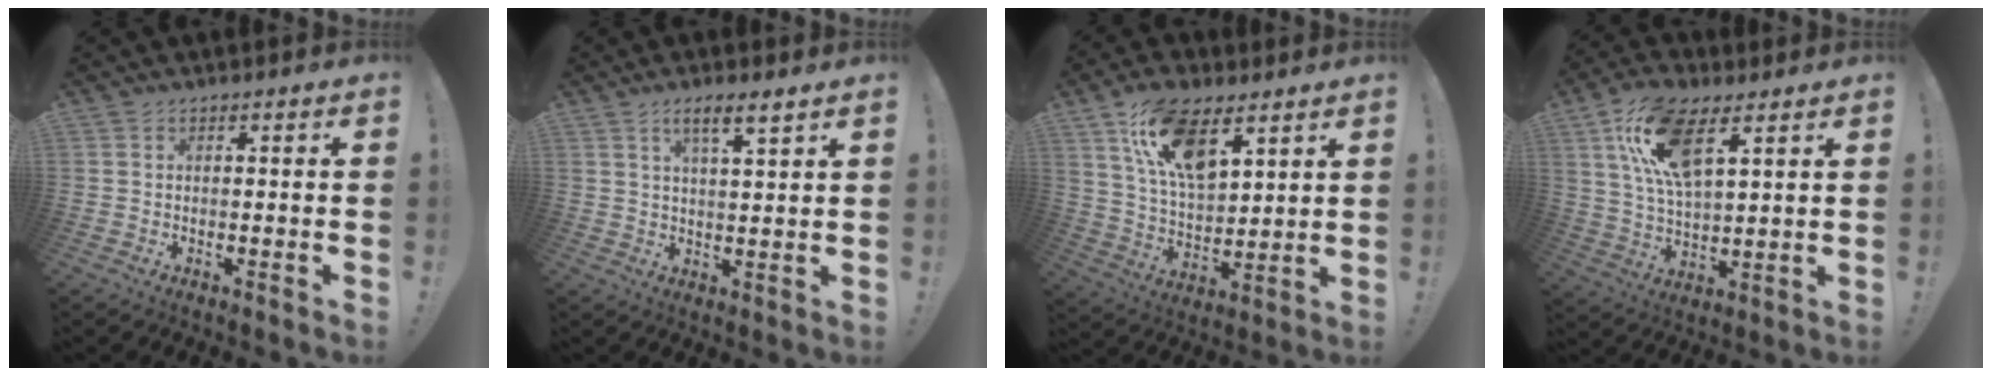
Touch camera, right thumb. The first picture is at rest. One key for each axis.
{"total": 5.7, "fx": 3.7, "fy": 0.4, "fz": 4.3, "tx": -0.075, "ty": -0.016, "tz": 0.059}
{"total": 15.7, "fx": 8.9, "fy": 7.4, "fz": 10.6, "tx": -0.195, "ty": -0.032, "tz": 0.163}
{"total": 16.0, "fx": 7.9, "fy": 6.6, "fz": 12.2, "tx": -0.243, "ty": -0.018, "tz": 0.140}